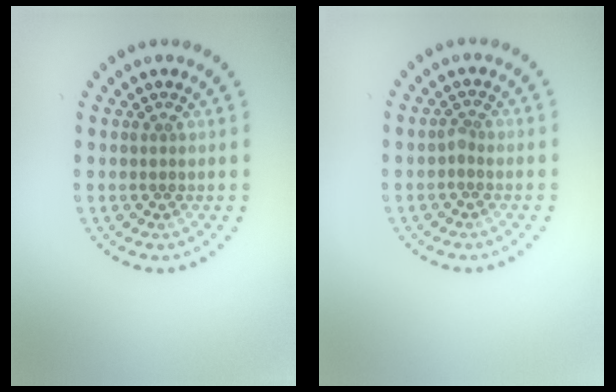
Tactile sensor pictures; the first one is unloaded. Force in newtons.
{"total": 0.6, "press": 0.5, "slide": 0.4}